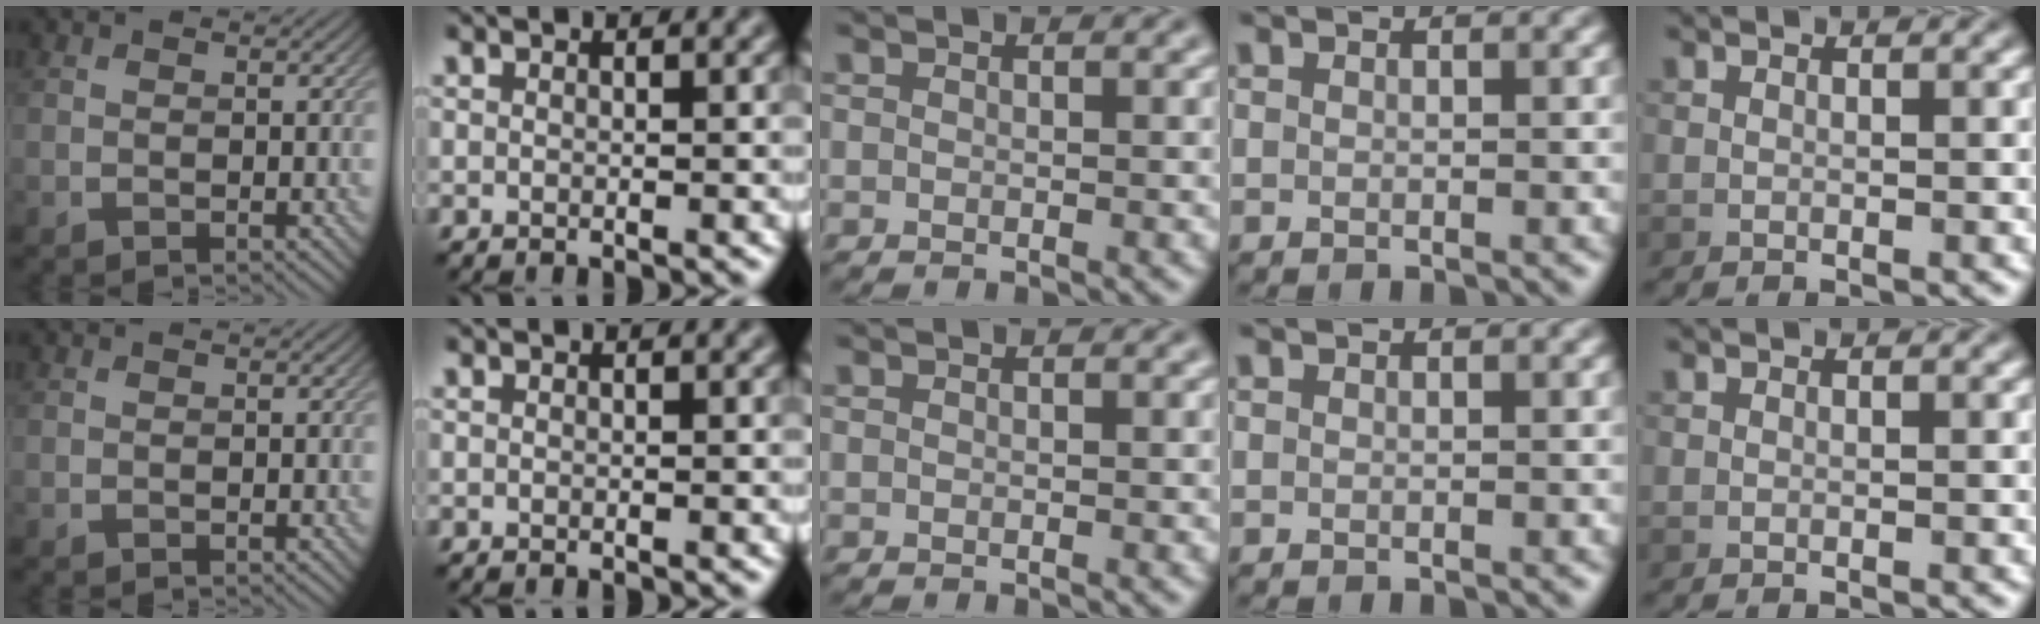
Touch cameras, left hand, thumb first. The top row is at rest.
{}